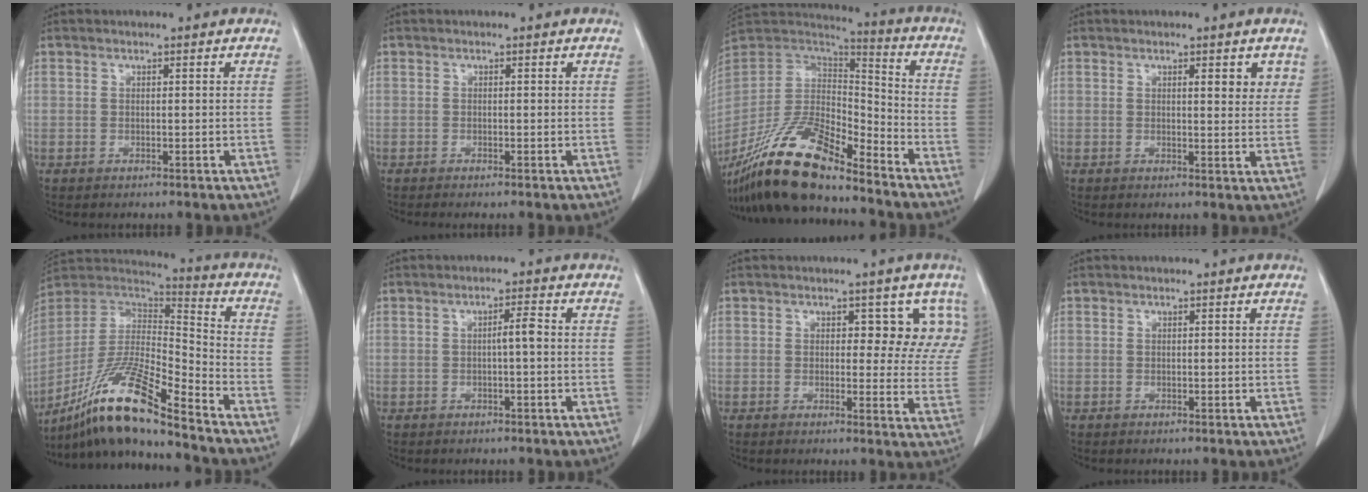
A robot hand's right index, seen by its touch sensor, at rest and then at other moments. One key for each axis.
{"total": 0.8, "fx": -0.7, "fy": -0.1, "fz": 0.3, "tx": -0.005, "ty": 0.001, "tz": -0.012}
{"total": 19.4, "fx": -15.2, "fy": 4.4, "fz": 11.2, "tx": -0.237, "ty": -0.010, "tz": -0.287}
{"total": 3.4, "fx": 1.7, "fy": 1.0, "fz": 2.7, "tx": -0.031, "ty": -0.006, "tz": 0.019}
{"total": 17.6, "fx": -13.5, "fy": 0.7, "fz": 11.3, "tx": -0.228, "ty": -0.005, "tz": -0.251}
{"total": 2.1, "fx": -0.1, "fy": 0.1, "fz": 2.1, "tx": -0.034, "ty": 0.003, "tz": -0.002}
{"total": 7.1, "fx": 3.6, "fy": 4.3, "fz": 4.4, "tx": -0.022, "ty": -0.003, "tz": 0.027}
{"total": 0.0}